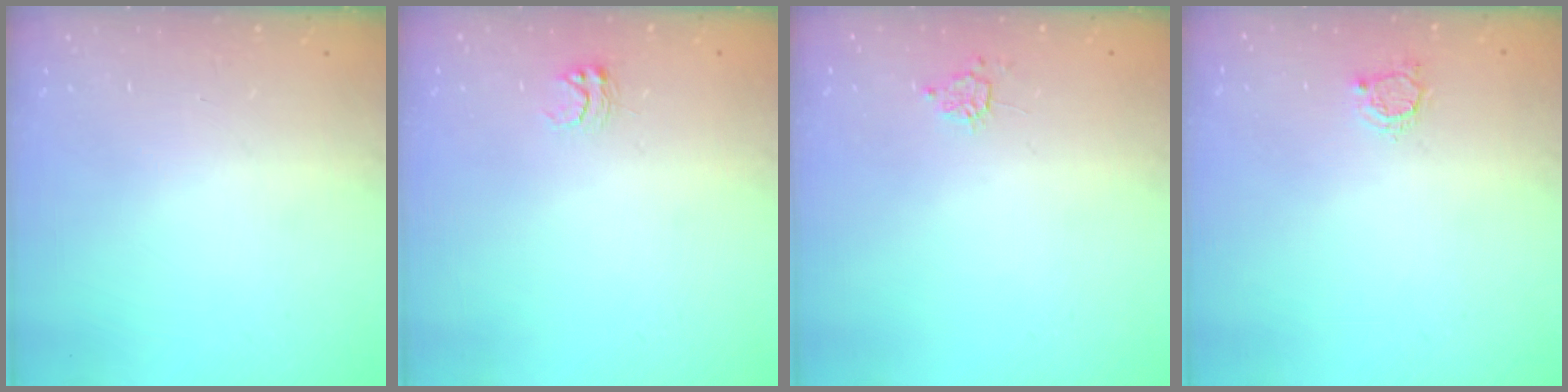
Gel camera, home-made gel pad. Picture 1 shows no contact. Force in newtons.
{"total": 2.6, "press": 2.6, "slide": 0.2}
{"total": 3.6, "press": 3.6, "slide": 0.4}
{"total": 3.0, "press": 3.0, "slide": 0.4}